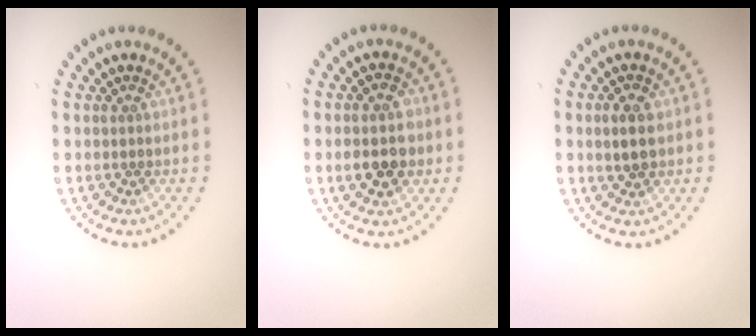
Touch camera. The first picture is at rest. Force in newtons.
{"total": 3.9, "press": 3.8, "slide": 0.3}
{"total": 2.4, "press": 2.3, "slide": 0.3}